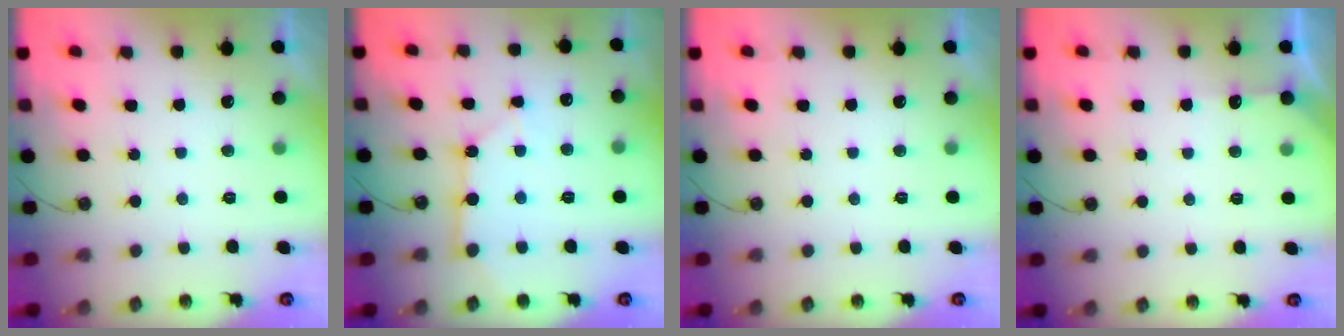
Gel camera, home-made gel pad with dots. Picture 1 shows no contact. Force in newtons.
{"total": 6.0, "press": 6.0, "slide": 0.4}
{"total": 0.0}
{"total": 4.1, "press": 4.1, "slide": 0.5}